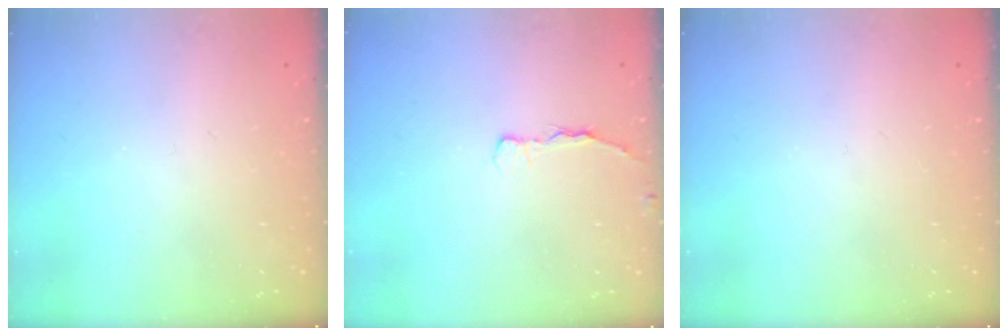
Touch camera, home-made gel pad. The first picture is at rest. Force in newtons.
{"total": 3.3, "press": 3.3, "slide": 0.4}
{"total": 0.0}